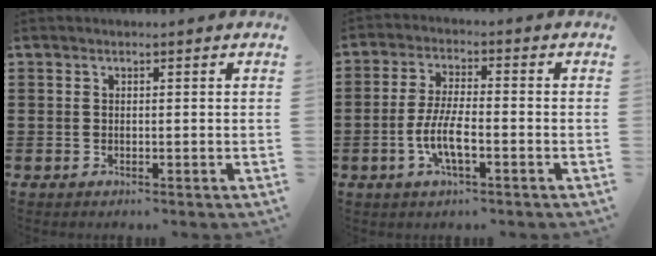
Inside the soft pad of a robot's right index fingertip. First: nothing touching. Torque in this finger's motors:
{"motor_torque": [1.37, 0.76, 0.55, 0.08]}